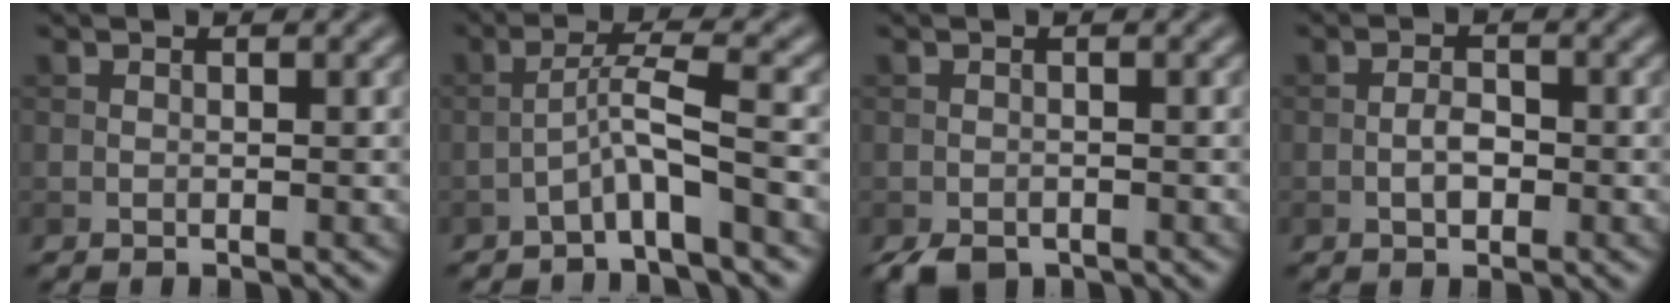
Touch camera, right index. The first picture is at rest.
{"total": 3.4, "force": [-2.1, -0.1, 2.7], "torque": [-0.053, 0.020, -0.047]}
{"total": 2.0, "force": [-1.6, 1.0, 0.8], "torque": [-0.013, -0.004, -0.029]}
{"total": 1.9, "force": [-0.6, 1.0, 1.5], "torque": [-0.027, 0.004, -0.014]}